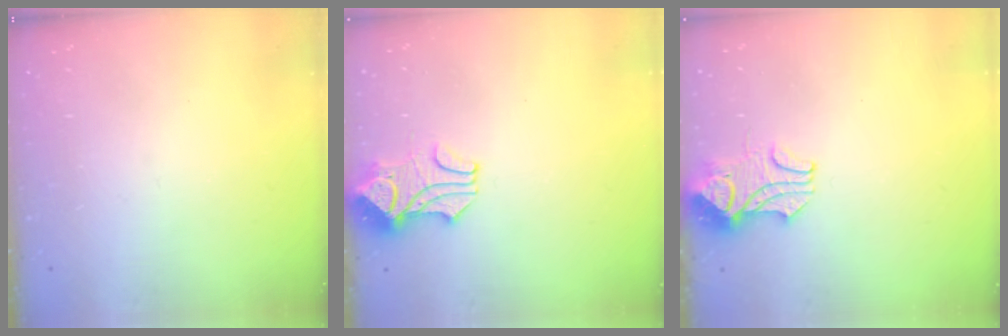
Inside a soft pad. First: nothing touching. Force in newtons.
{"total": 2.0, "press": 1.7, "slide": 1.1}
{"total": 2.2, "press": 2.1, "slide": 0.8}